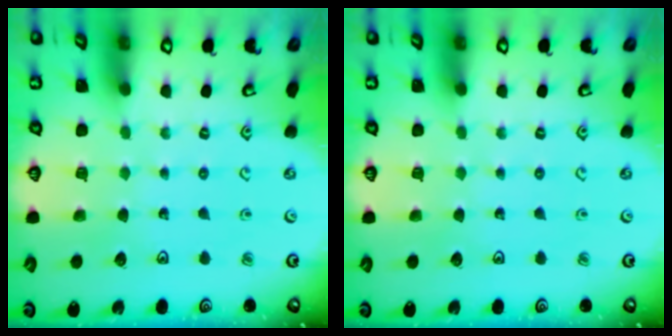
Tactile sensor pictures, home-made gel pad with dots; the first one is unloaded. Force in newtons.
{"total": 0.0}